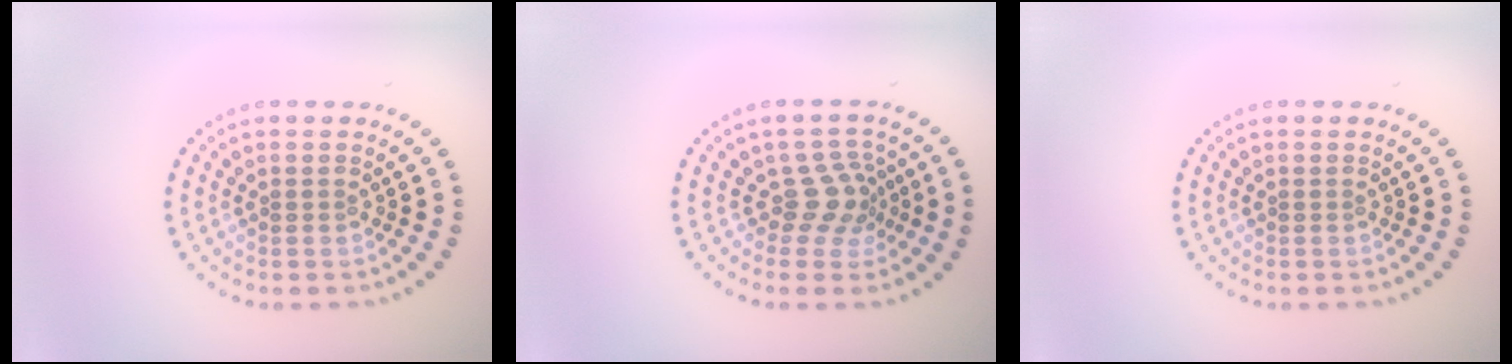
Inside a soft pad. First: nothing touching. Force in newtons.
{"total": 2.9, "press": 2.2, "slide": 1.9}
{"total": 0.0}